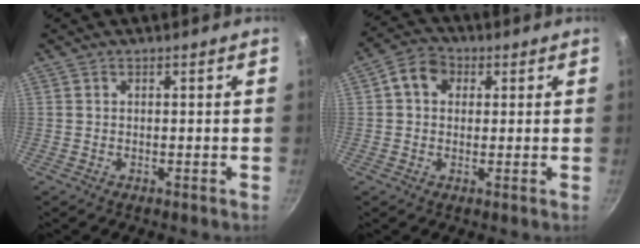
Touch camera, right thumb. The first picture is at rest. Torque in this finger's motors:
{"motor_torque": [0.09, 0.24, 0.06, 0.10, 0.11]}